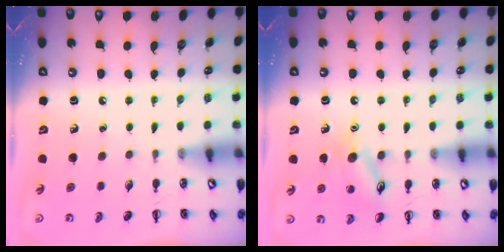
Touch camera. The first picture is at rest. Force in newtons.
{"total": 11.1, "press": 11.1, "slide": 0.9}